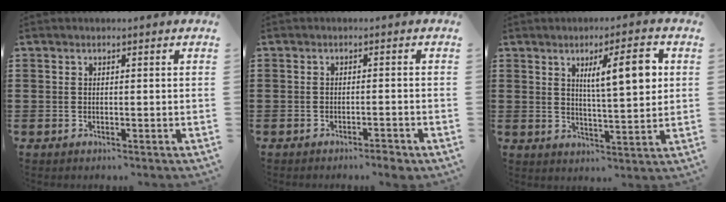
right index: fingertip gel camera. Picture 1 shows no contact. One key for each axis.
{"total": 2.1, "fx": -1.9, "fy": -0.1, "fz": 1.0, "tx": -0.017, "ty": 0.000, "tz": -0.037}
{"total": 8.3, "fx": 2.6, "fy": 1.7, "fz": 7.7, "tx": -0.126, "ty": -0.004, "tz": 0.036}